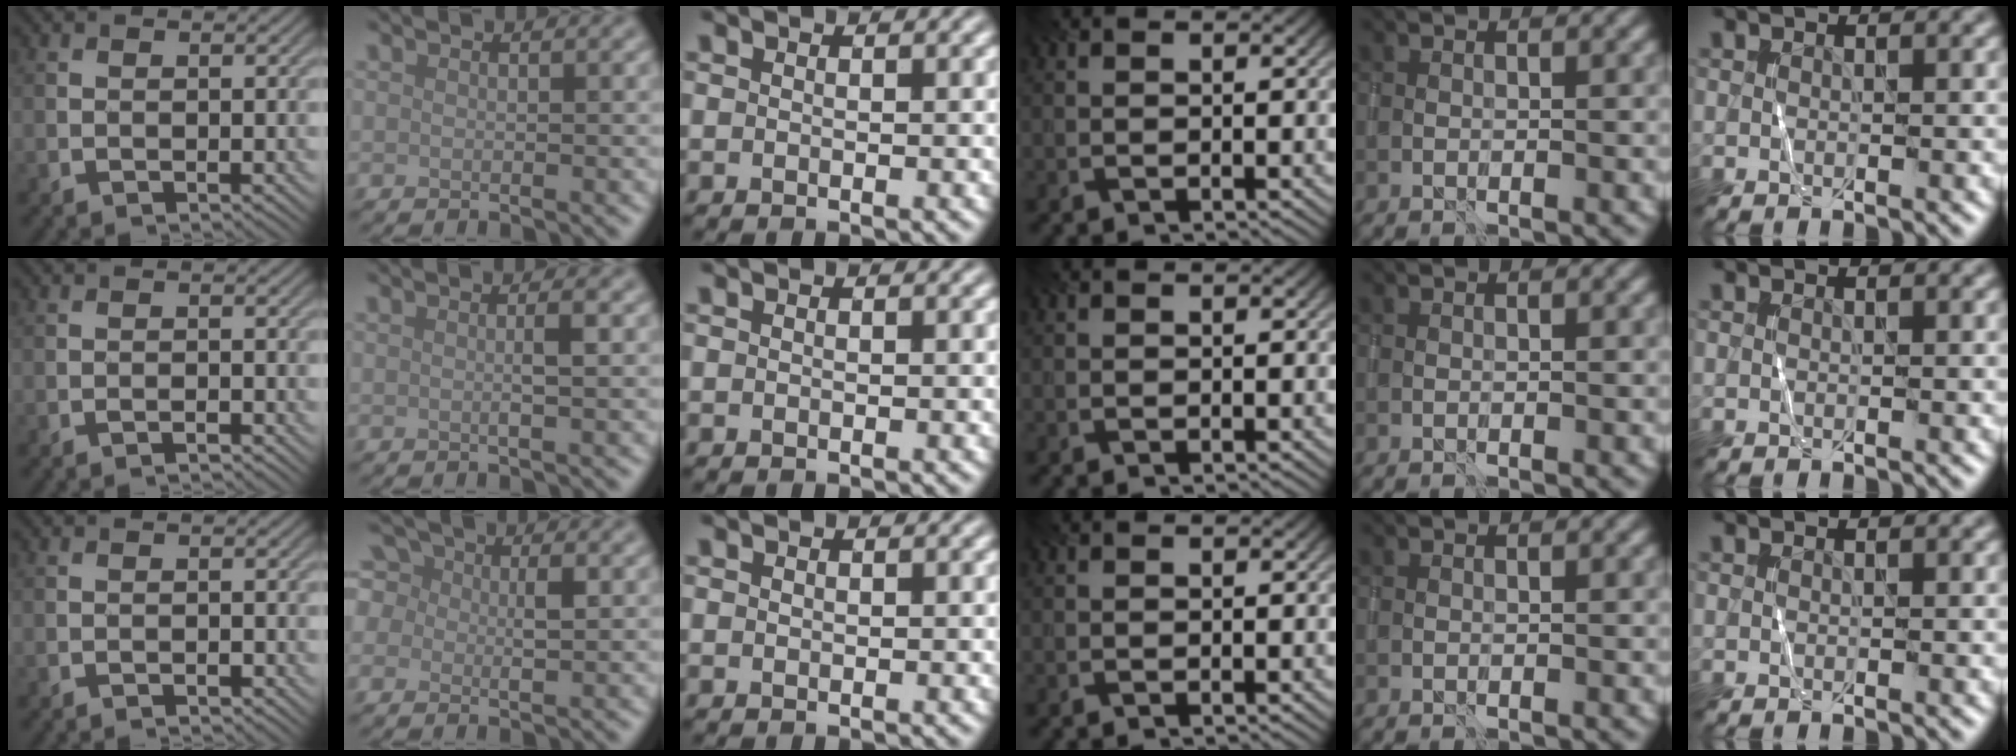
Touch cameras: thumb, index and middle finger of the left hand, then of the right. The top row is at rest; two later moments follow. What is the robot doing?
{"motion": "wrap", "object": "sponge"}